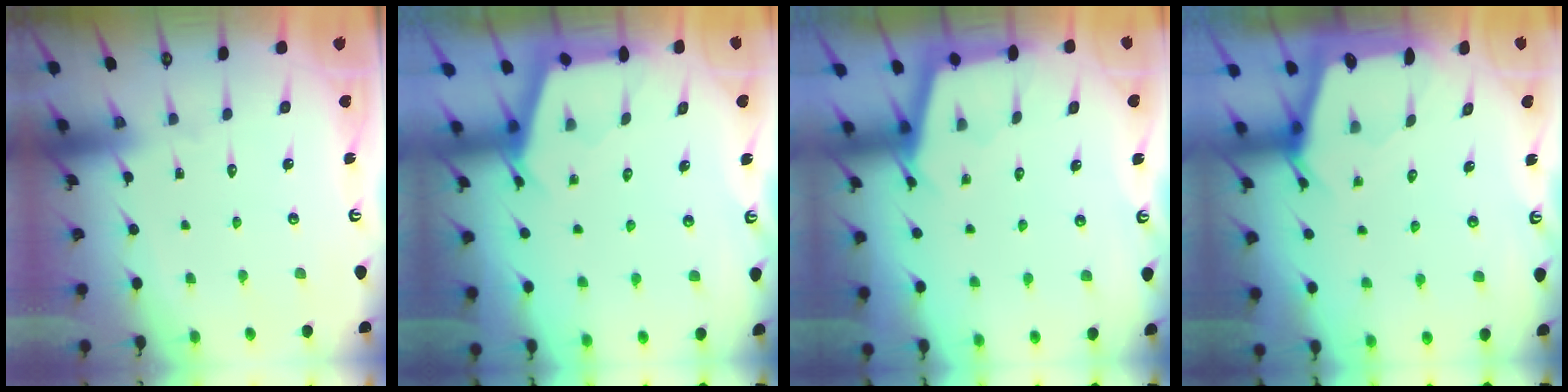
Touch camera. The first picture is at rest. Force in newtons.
{"total": 2.5, "press": 2.5, "slide": 0.3}
{"total": 2.5, "press": 2.5, "slide": 0.1}
{"total": 2.5, "press": 2.5, "slide": 0.3}